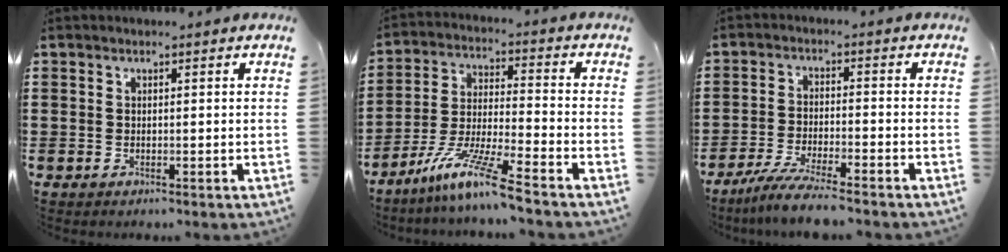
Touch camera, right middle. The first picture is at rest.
{"total": 10.1, "force": [-7.9, -0.2, 6.3], "torque": [-0.136, -0.010, -0.159]}
{"total": 5.7, "force": [-5.0, -0.2, 2.7], "torque": [-0.063, -0.017, -0.098]}